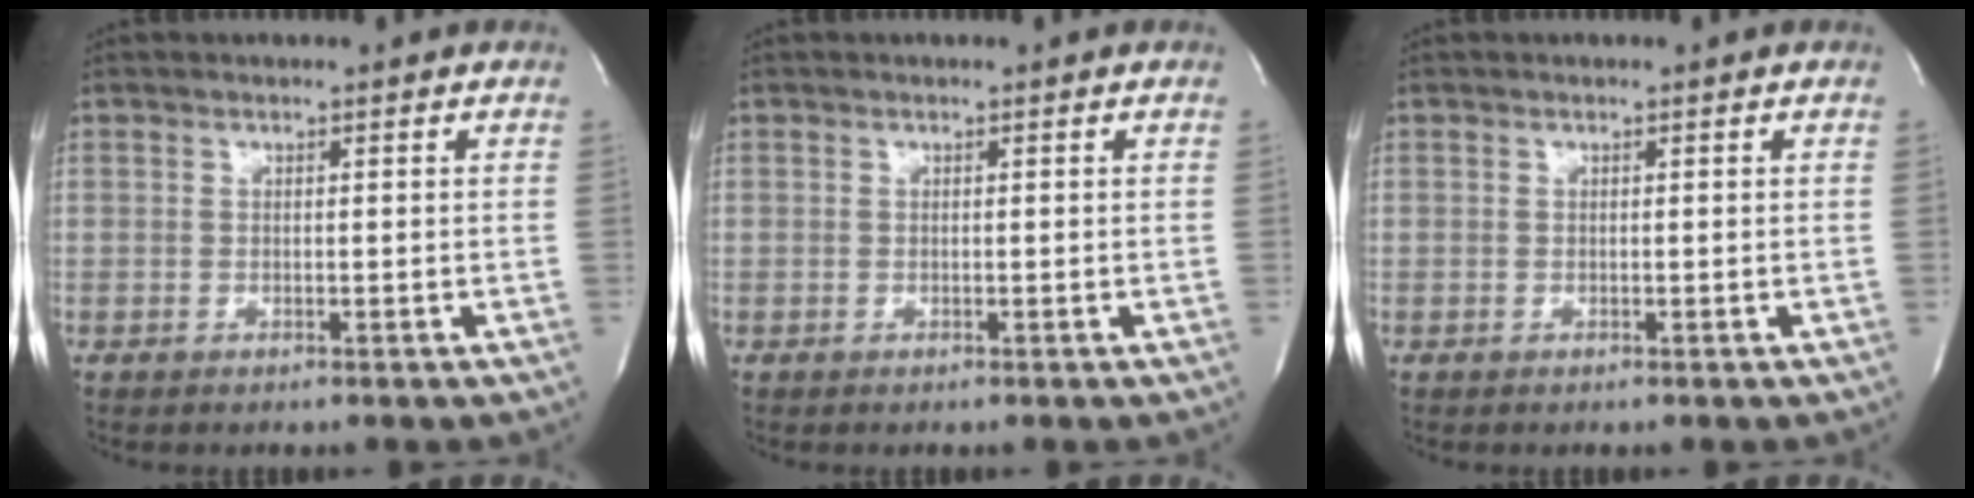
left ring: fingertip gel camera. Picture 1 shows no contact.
{"total": 0.0}
{"total": 0.0}